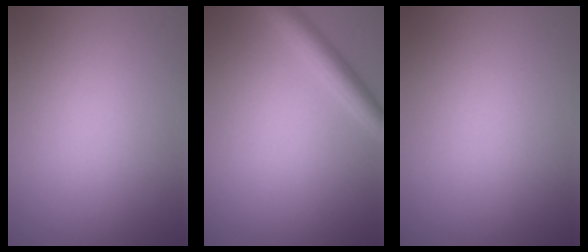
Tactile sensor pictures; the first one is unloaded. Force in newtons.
{"total": 3.0, "press": 3.0, "slide": 0.2}
{"total": 0.0}